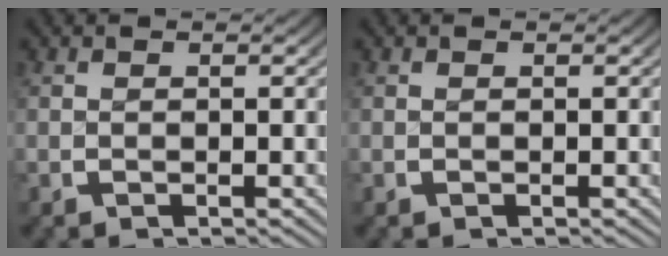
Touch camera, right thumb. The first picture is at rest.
{"total": 0.0}